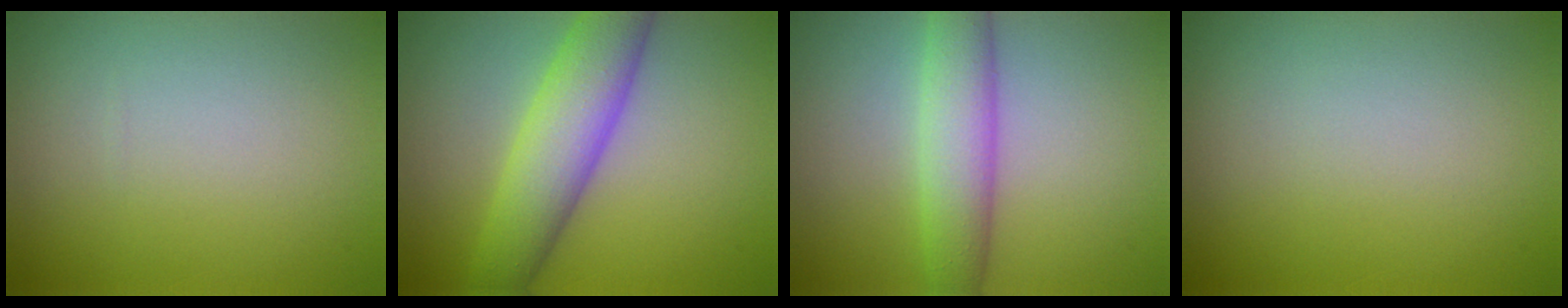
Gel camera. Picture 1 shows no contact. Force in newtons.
{"total": 6.5, "press": 6.5, "slide": 0.2}
{"total": 4.5, "press": 4.5, "slide": 0.1}
{"total": 0.0}